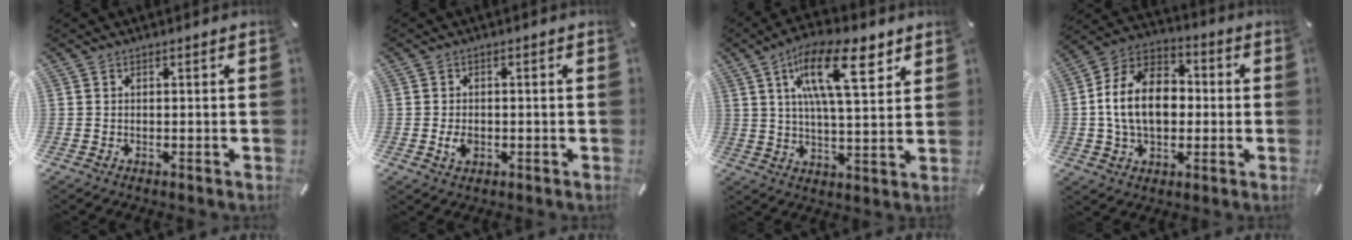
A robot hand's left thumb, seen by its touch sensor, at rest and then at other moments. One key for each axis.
{"total": 2.9, "fx": -0.6, "fy": 2.0, "fz": 2.0, "tx": -0.044, "ty": 0.001, "tz": -0.011}
{"total": 16.5, "fx": 7.8, "fy": 6.0, "fz": 13.2, "tx": -0.224, "ty": -0.016, "tz": 0.124}
{"total": 14.7, "fx": -0.8, "fy": 10.9, "fz": 9.9, "tx": -0.221, "ty": 0.020, "tz": -0.016}